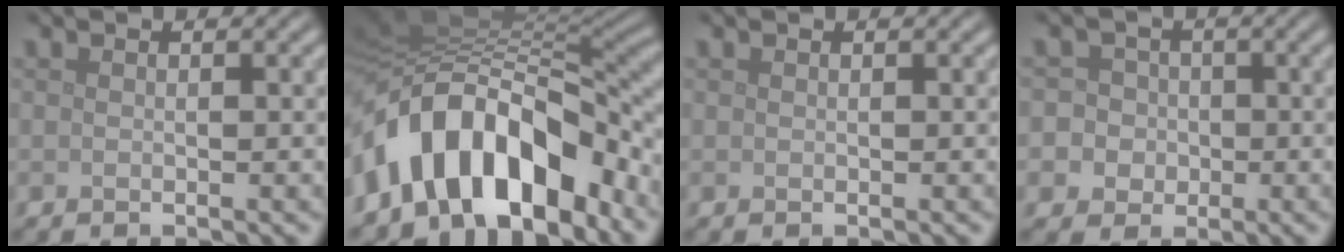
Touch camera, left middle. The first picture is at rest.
{"total": 12.3, "force": [-5.0, 6.7, 9.0], "torque": [-0.138, 0.015, -0.090]}
{"total": 0.0}
{"total": 6.8, "force": [-1.4, 6.5, 1.6], "torque": [-0.026, 0.011, -0.054]}